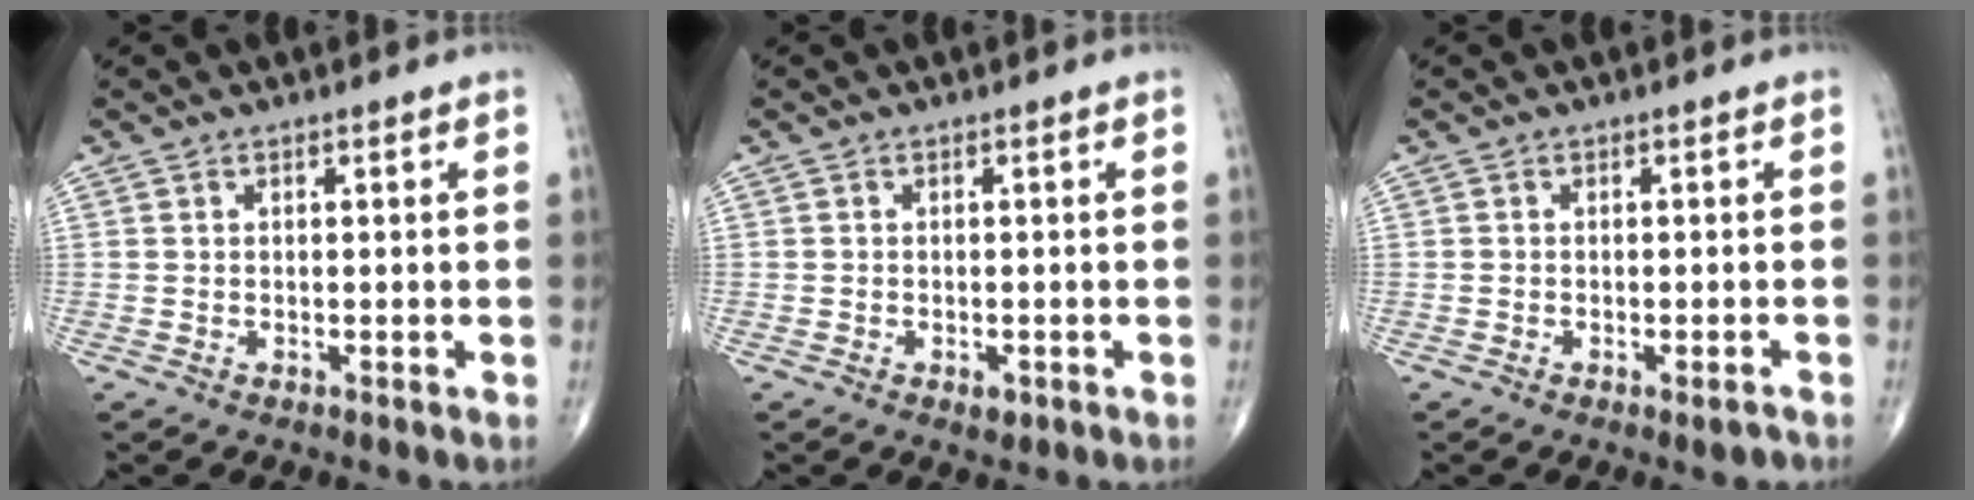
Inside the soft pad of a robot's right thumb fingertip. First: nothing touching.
{"total": 1.4, "force": [-0.6, 0.8, 1.0], "torque": [-0.010, 0.001, -0.008]}
{"total": 1.7, "force": [-1.1, 0.5, 1.2], "torque": [-0.016, 0.003, -0.013]}